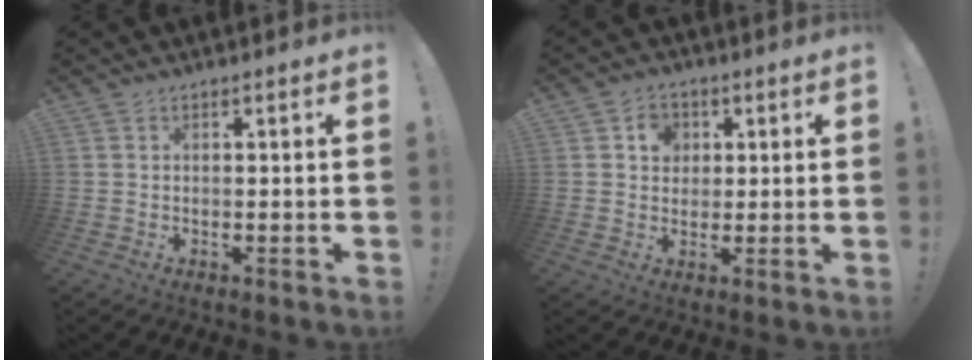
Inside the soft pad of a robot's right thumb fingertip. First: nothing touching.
{"total": 5.8, "force": [1.8, 5.1, 2.1], "torque": [-0.029, 0.000, 0.032]}